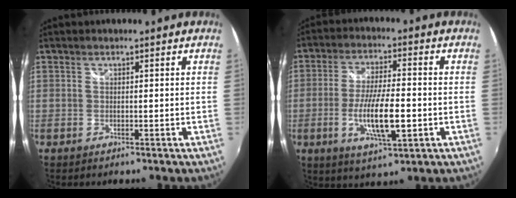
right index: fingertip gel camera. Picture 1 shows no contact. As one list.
[{"total": 11.1, "force": [-2.8, 2.5, 10.4], "torque": [-0.199, -0.014, -0.048]}]